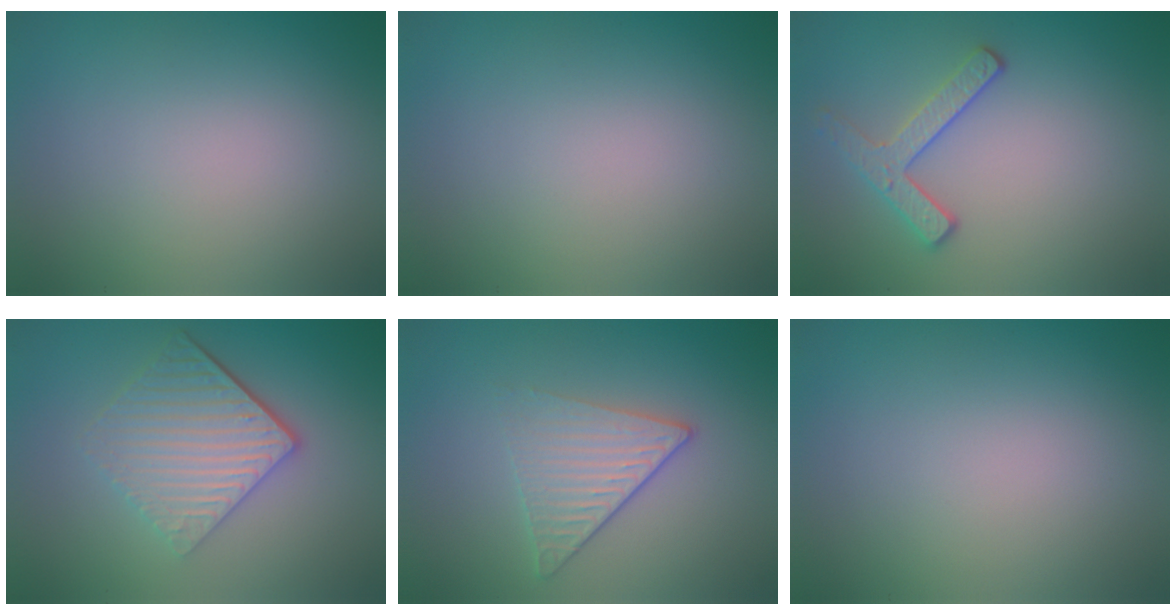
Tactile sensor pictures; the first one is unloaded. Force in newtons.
{"total": 0.0}
{"total": 2.5, "press": 2.3, "slide": 0.9}
{"total": 5.4, "press": 3.8, "slide": 3.8}
{"total": 3.4, "press": 2.8, "slide": 1.9}
{"total": 0.0}